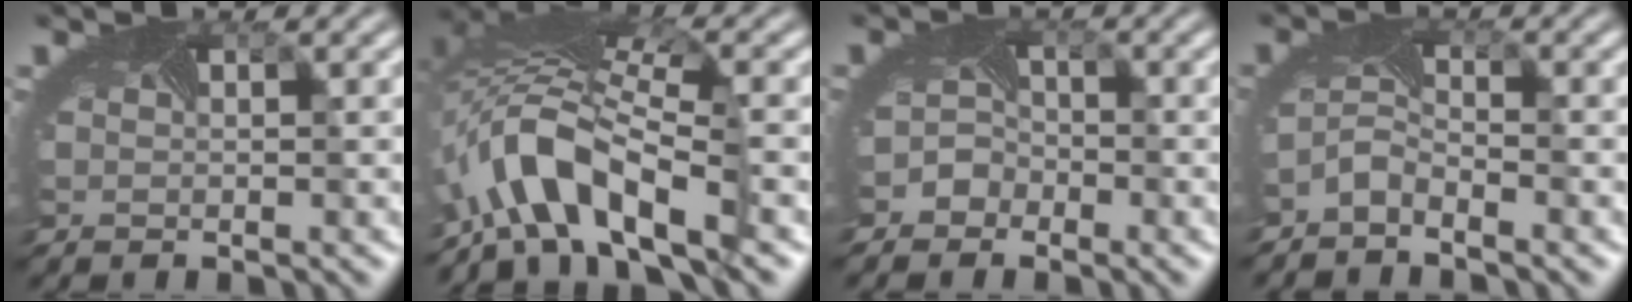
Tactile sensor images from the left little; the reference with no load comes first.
{"total": 10.1, "force": [-5.3, 3.5, 7.8], "torque": [-0.145, 0.007, -0.110]}
{"total": 2.0, "force": [-1.7, 1.2, -0.2], "torque": [0.003, 0.001, -0.037]}
{"total": 2.1, "force": [-2.0, 0.4, 0.6], "torque": [-0.025, -0.002, -0.046]}